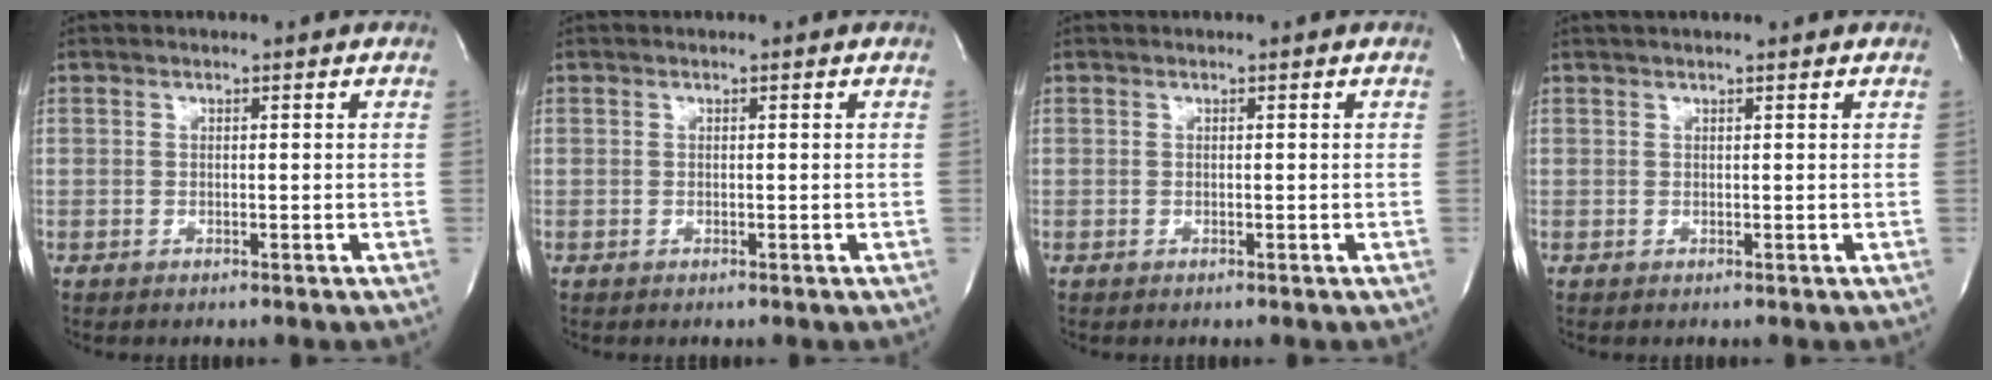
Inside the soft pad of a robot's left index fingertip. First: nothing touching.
{"total": 0.0}
{"total": 0.0}
{"total": 3.9, "force": [3.4, 0.1, 1.8], "torque": [-0.026, 0.029, 0.041]}